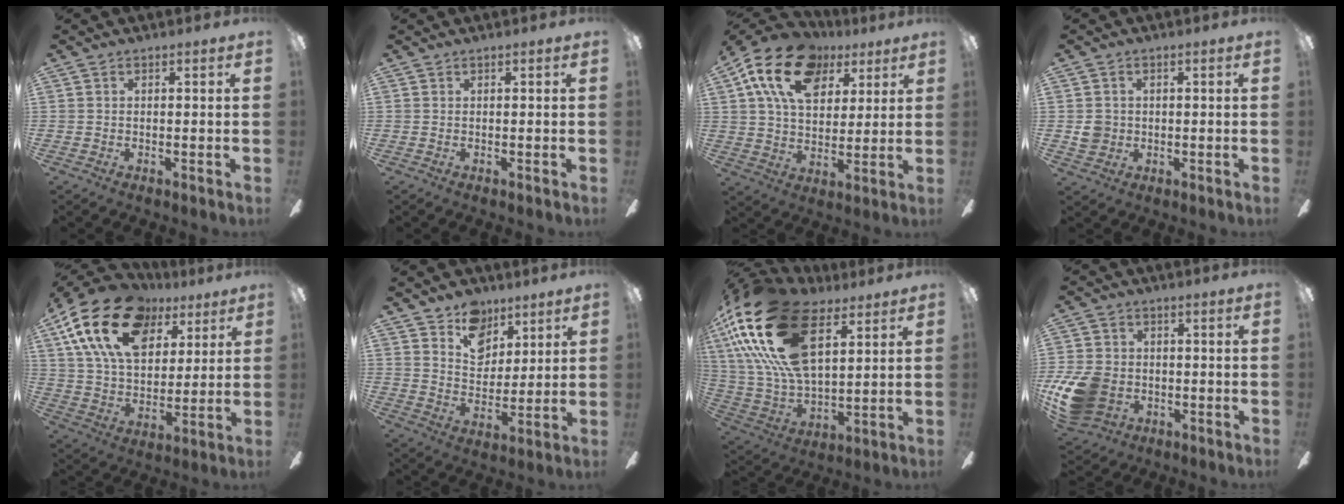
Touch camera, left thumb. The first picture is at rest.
{"total": 0.0}
{"total": 18.5, "force": [9.1, 12.1, 10.5], "torque": [-0.180, -0.019, 0.168]}
{"total": 4.2, "force": [-0.1, 4.0, 1.3], "torque": [-0.010, 0.006, -0.003]}
{"total": 21.4, "force": [10.9, 13.2, 12.7], "torque": [-0.246, -0.036, 0.197]}
{"total": 10.7, "force": [7.3, 7.2, 2.9], "torque": [-0.035, -0.041, 0.135]}
{"total": 27.9, "force": [13.2, 14.4, 19.9], "torque": [-0.420, -0.045, 0.233]}
{"total": 13.7, "force": [-4.0, 10.5, 7.9], "torque": [-0.162, 0.027, -0.070]}